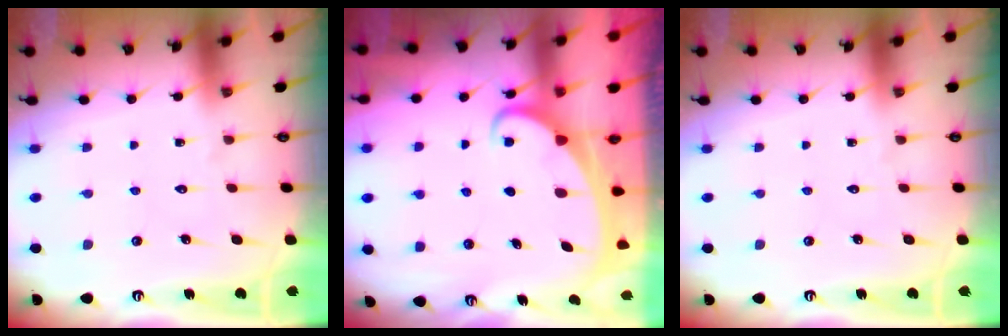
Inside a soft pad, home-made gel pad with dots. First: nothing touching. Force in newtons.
{"total": 2.0, "press": 2.0, "slide": 0.2}
{"total": 0.0}